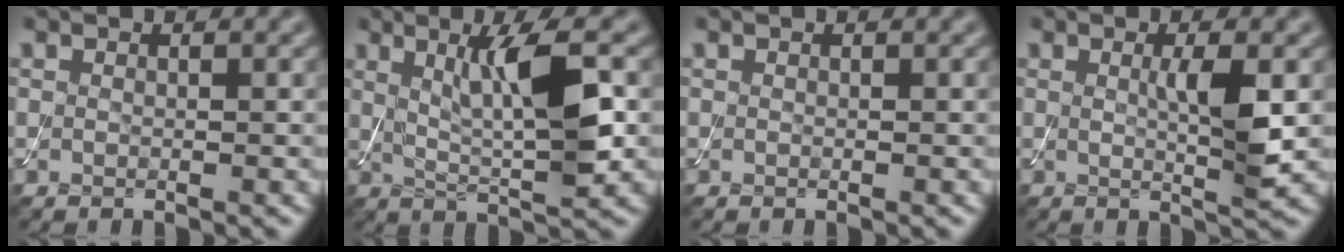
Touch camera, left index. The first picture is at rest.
{"total": 6.5, "force": [1.3, 1.3, 6.2], "torque": [-0.107, 0.002, 0.027]}
{"total": 0.0}
{"total": 3.5, "force": [0.3, 0.5, 3.5], "torque": [-0.062, -0.005, 0.006]}